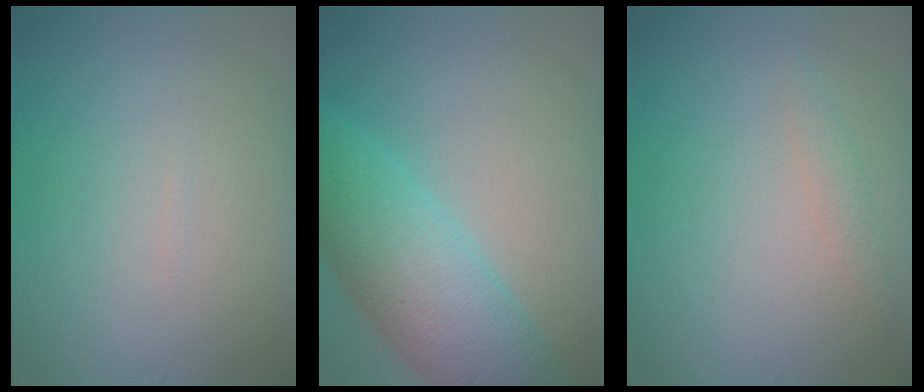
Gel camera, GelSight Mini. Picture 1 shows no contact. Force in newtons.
{"total": 7.6, "press": 7.6, "slide": 0.2}
{"total": 1.0, "press": 1.0, "slide": 0.0}